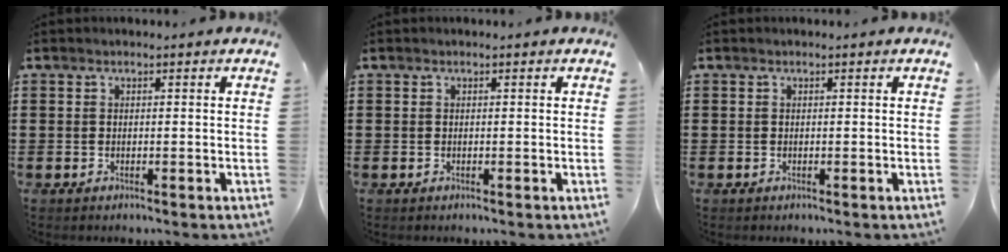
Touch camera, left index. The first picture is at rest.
{"total": 0.0}
{"total": 0.0}